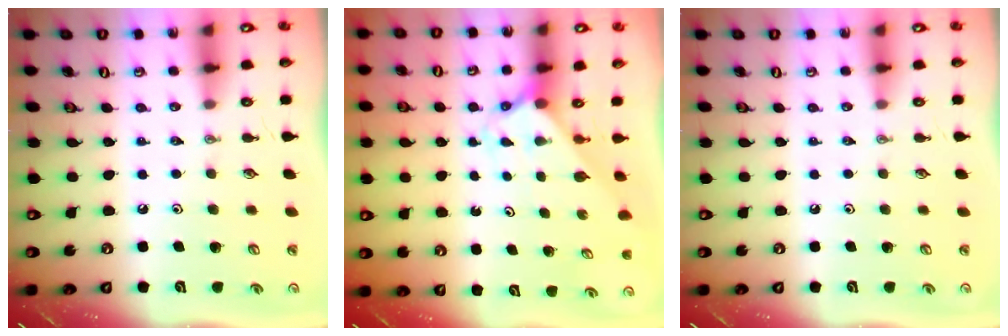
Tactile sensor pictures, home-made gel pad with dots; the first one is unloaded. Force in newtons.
{"total": 2.1, "press": 2.1, "slide": 0.1}
{"total": 0.0}